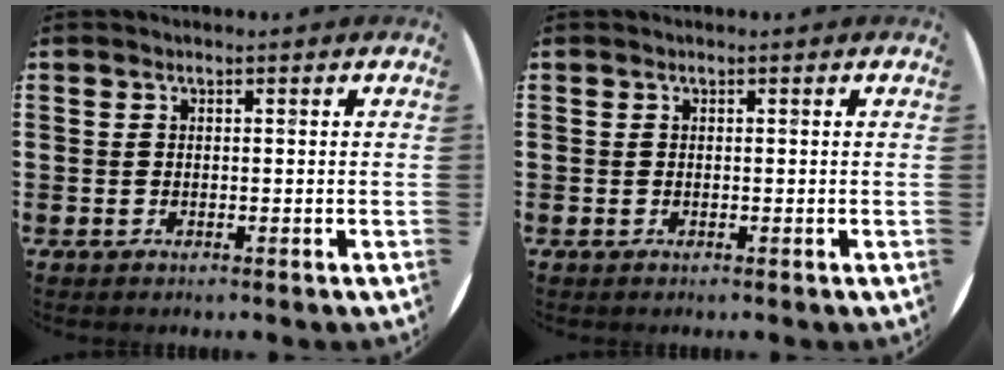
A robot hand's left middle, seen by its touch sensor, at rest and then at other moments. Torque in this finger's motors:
{"motor_torque": [-0.06, 0.05, 0.00, 0.00]}